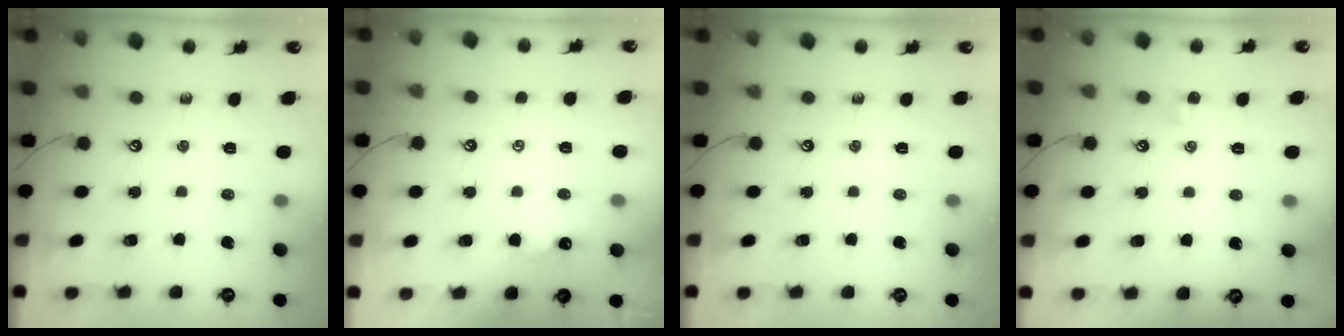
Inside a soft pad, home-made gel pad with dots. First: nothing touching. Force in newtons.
{"total": 1.4, "press": 1.3, "slide": 0.3}
{"total": 0.0}
{"total": 1.1, "press": 1.0, "slide": 0.4}